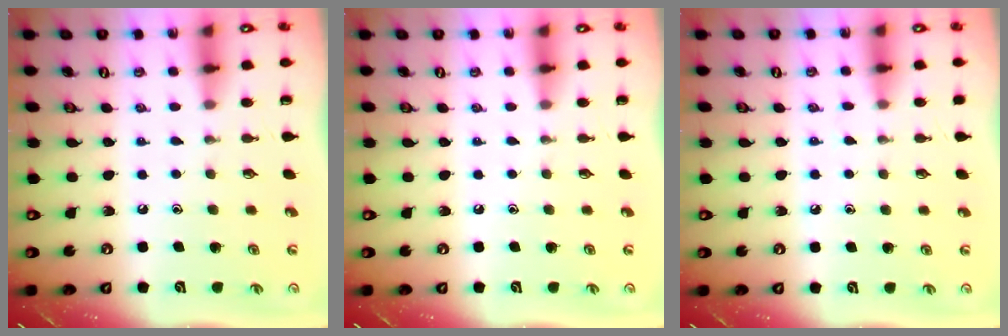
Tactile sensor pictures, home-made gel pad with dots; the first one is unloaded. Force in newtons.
{"total": 0.0}
{"total": 5.6, "press": 5.6, "slide": 0.9}